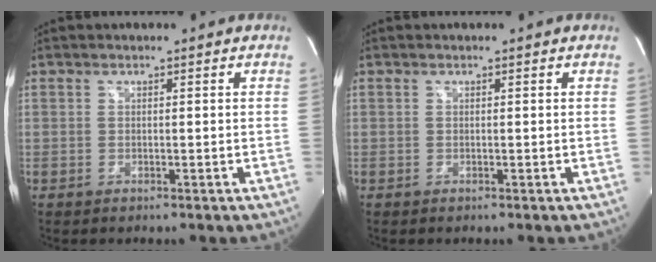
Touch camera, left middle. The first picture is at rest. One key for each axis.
{"total": 0.0}